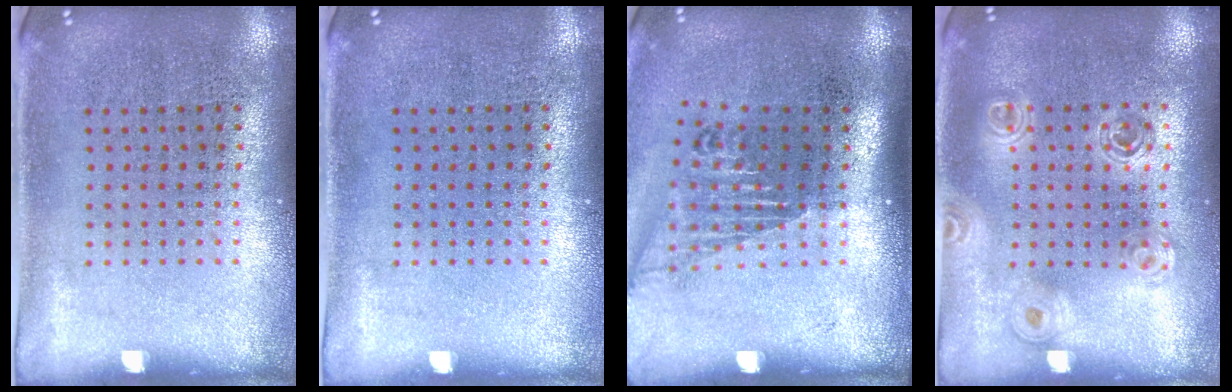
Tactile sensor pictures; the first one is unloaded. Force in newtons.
{"total": 0.0}
{"total": 1.7, "press": 1.3, "slide": 1.1}
{"total": 1.6, "press": 1.4, "slide": 0.7}